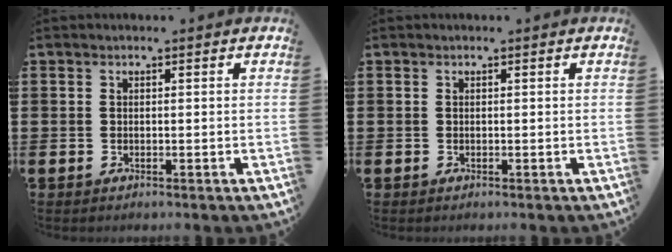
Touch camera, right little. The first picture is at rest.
{"total": 0.0}